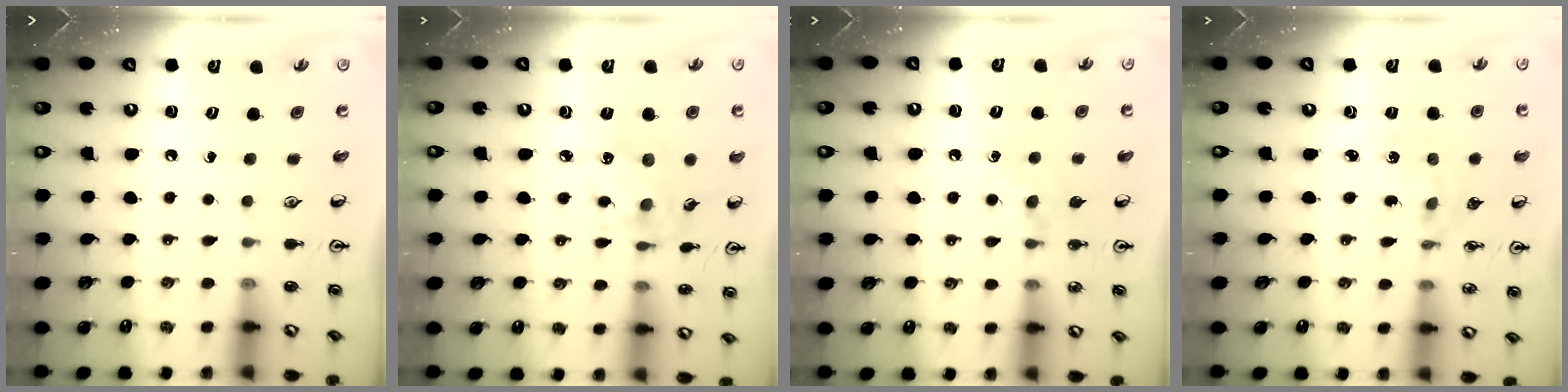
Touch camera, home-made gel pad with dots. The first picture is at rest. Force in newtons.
{"total": 7.1, "press": 7.1, "slide": 0.6}
{"total": 5.0, "press": 4.9, "slide": 0.7}
{"total": 1.0, "press": 0.9, "slide": 0.1}